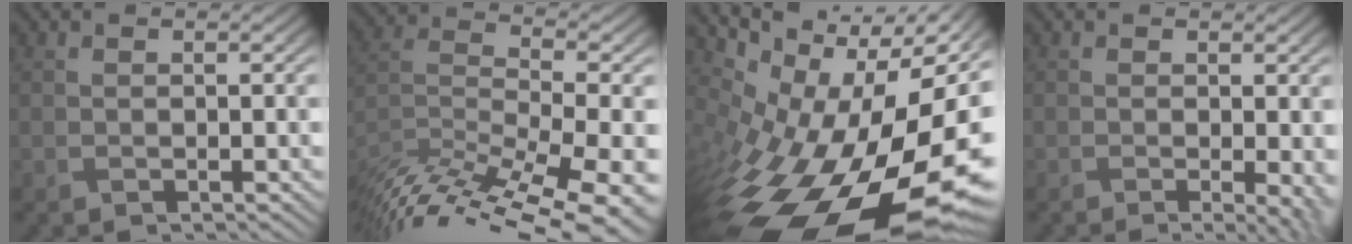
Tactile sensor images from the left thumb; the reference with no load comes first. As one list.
[{"total": 16.1, "force": [-11.2, 5.1, 10.4], "torque": [-0.205, -0.006, -0.150]}, {"total": 17.5, "force": [-3.9, 8.8, 14.6], "torque": [-0.244, -0.032, -0.055]}, {"total": 2.7, "force": [-0.9, 0.6, 2.5], "torque": [-0.033, -0.004, -0.008]}]